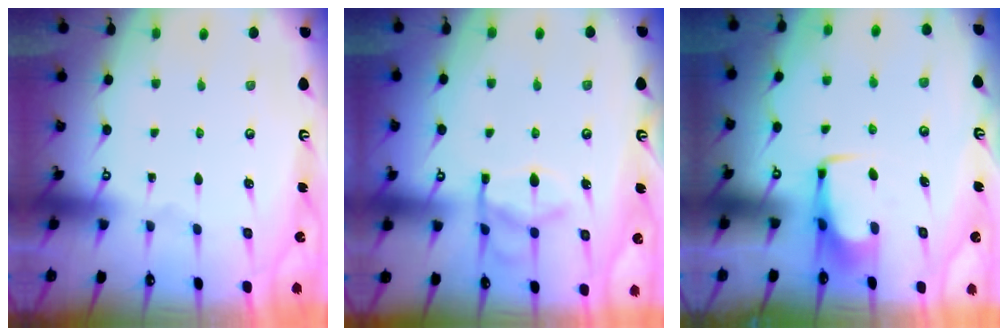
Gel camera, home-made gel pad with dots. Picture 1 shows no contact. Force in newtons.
{"total": 12.7, "press": 12.6, "slide": 1.3}
{"total": 3.3, "press": 3.3, "slide": 0.4}